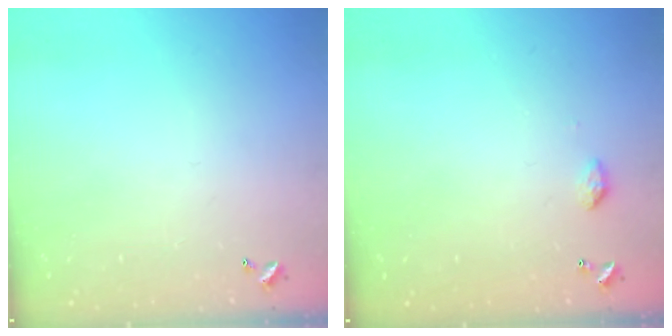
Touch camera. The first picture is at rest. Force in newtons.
{"total": 4.1, "press": 4.1, "slide": 0.6}